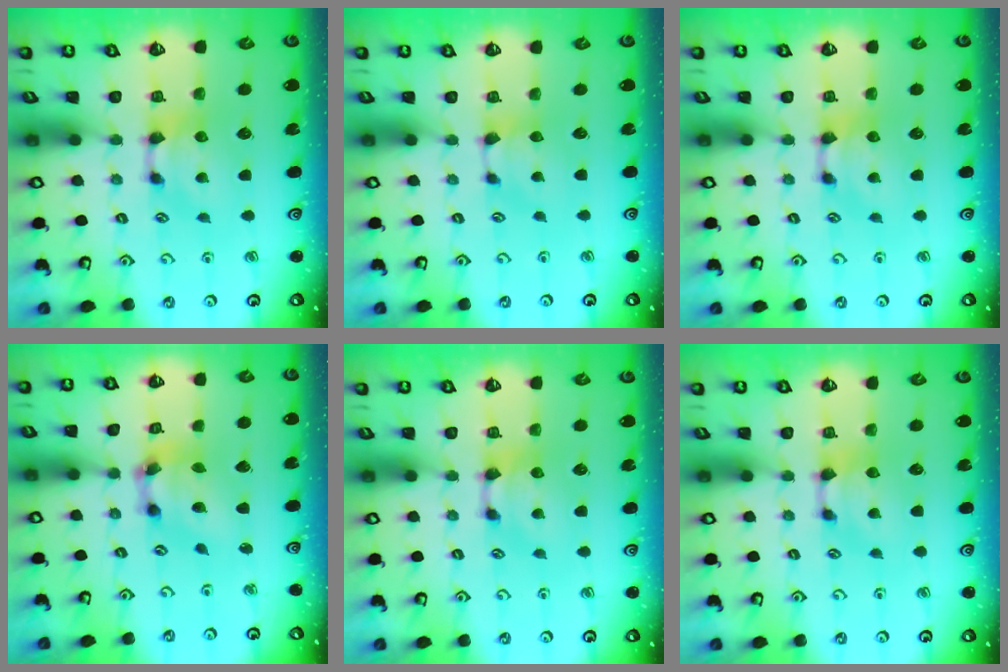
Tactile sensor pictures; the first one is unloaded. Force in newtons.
{"total": 0.8, "press": 0.7, "slide": 0.5}
{"total": 0.0}
{"total": 7.1, "press": 6.7, "slide": 2.3}
{"total": 0.0}
{"total": 0.0}